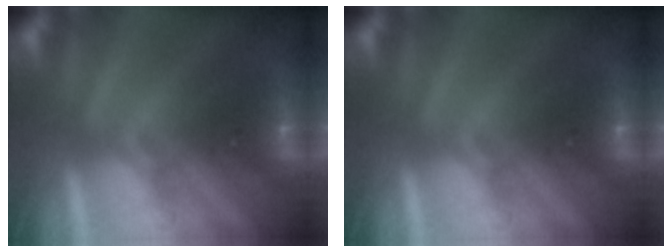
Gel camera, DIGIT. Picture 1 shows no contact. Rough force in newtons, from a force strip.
{"total": 0.0}